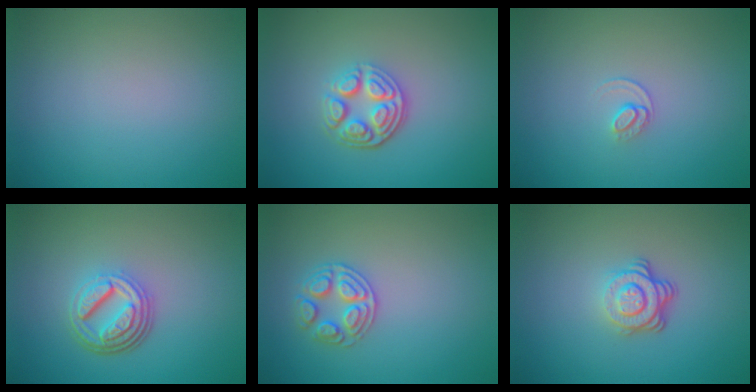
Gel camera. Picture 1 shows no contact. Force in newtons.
{"total": 4.1, "press": 3.2, "slide": 2.5}
{"total": 1.0, "press": 0.6, "slide": 0.8}
{"total": 4.9, "press": 3.5, "slide": 3.4}
{"total": 2.6, "press": 2.6, "slide": 0.4}
{"total": 3.7, "press": 2.5, "slide": 2.6}